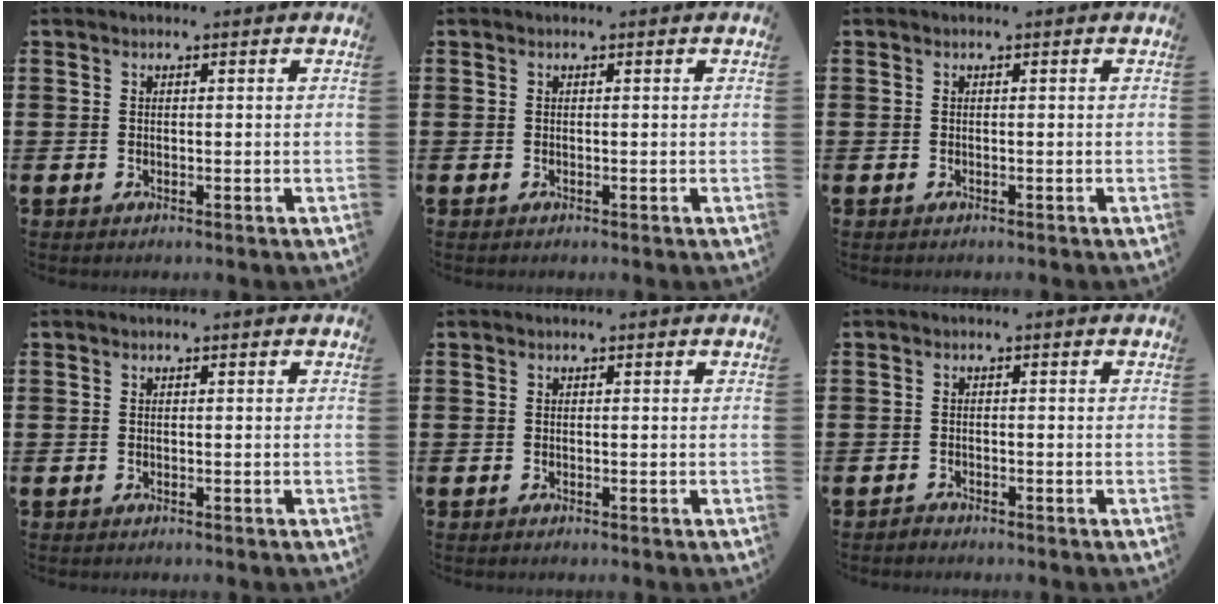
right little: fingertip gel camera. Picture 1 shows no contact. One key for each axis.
{"total": 0.0}
{"total": 0.0}
{"total": 0.0}
{"total": 0.0}
{"total": 0.9, "fx": -0.8, "fy": 0.1, "fz": 0.0, "tx": -0.002, "ty": 0.000, "tz": -0.018}